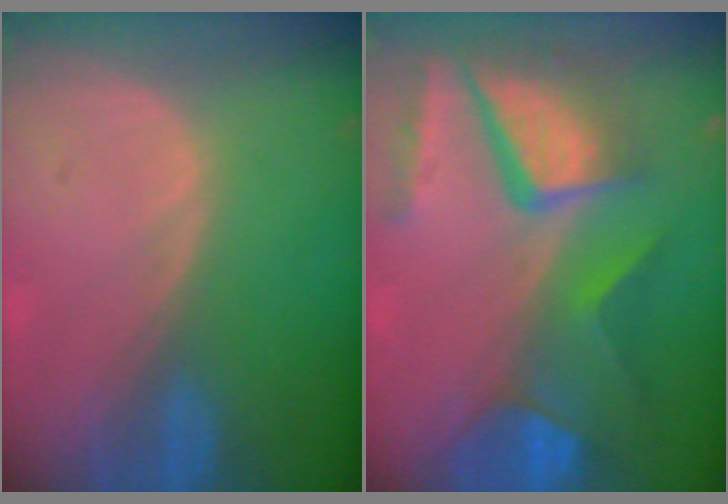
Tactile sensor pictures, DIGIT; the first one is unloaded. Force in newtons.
{"total": 11.3, "press": 9.4, "slide": 6.4}